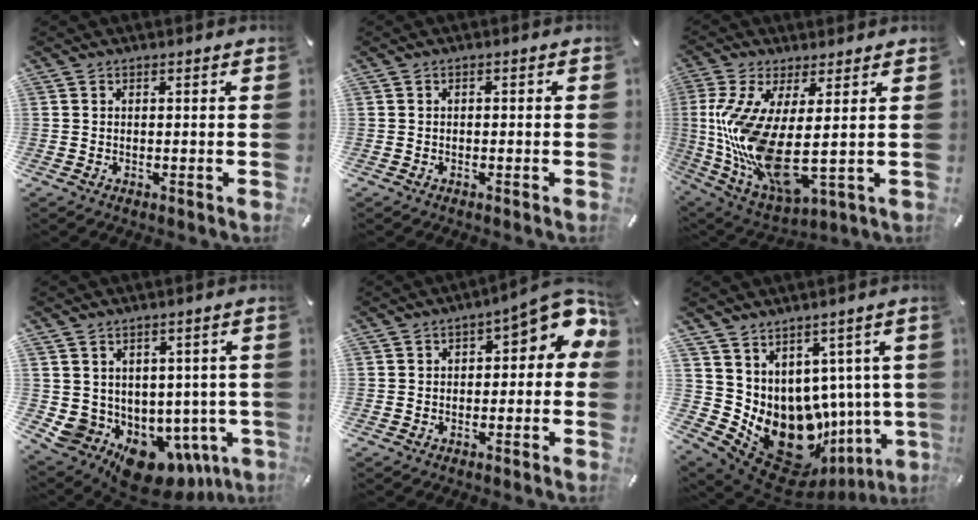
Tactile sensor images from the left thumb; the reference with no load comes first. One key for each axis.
{"total": 0.8, "fx": -0.7, "fy": 0.4, "fz": 0.3, "tx": -0.006, "ty": 0.002, "tz": -0.014}
{"total": 17.1, "fx": 1.1, "fy": 5.7, "fz": 16.0, "tx": -0.356, "ty": -0.042, "tz": 0.021}
{"total": 7.8, "fx": -4.0, "fy": 6.0, "fz": 3.1, "tx": -0.051, "ty": -0.020, "tz": -0.057}
{"total": 7.6, "fx": 2.4, "fy": 3.6, "fz": 6.3, "tx": -0.084, "ty": -0.020, "tz": 0.035}
{"total": 15.5, "fx": -4.4, "fy": 11.6, "fz": 9.3, "tx": -0.149, "ty": -0.036, "tz": -0.036}